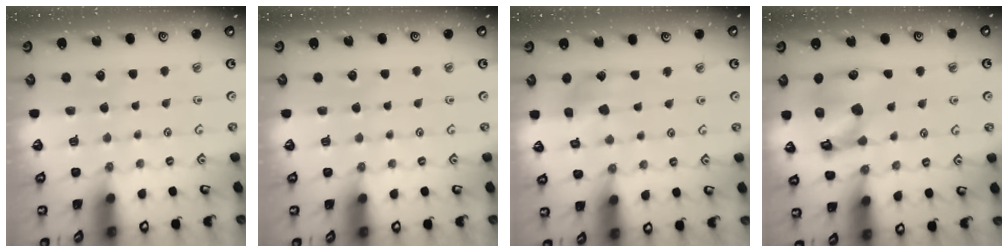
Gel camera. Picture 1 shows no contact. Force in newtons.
{"total": 0.0}
{"total": 7.8, "press": 7.8, "slide": 0.8}
{"total": 15.4, "press": 15.3, "slide": 2.0}